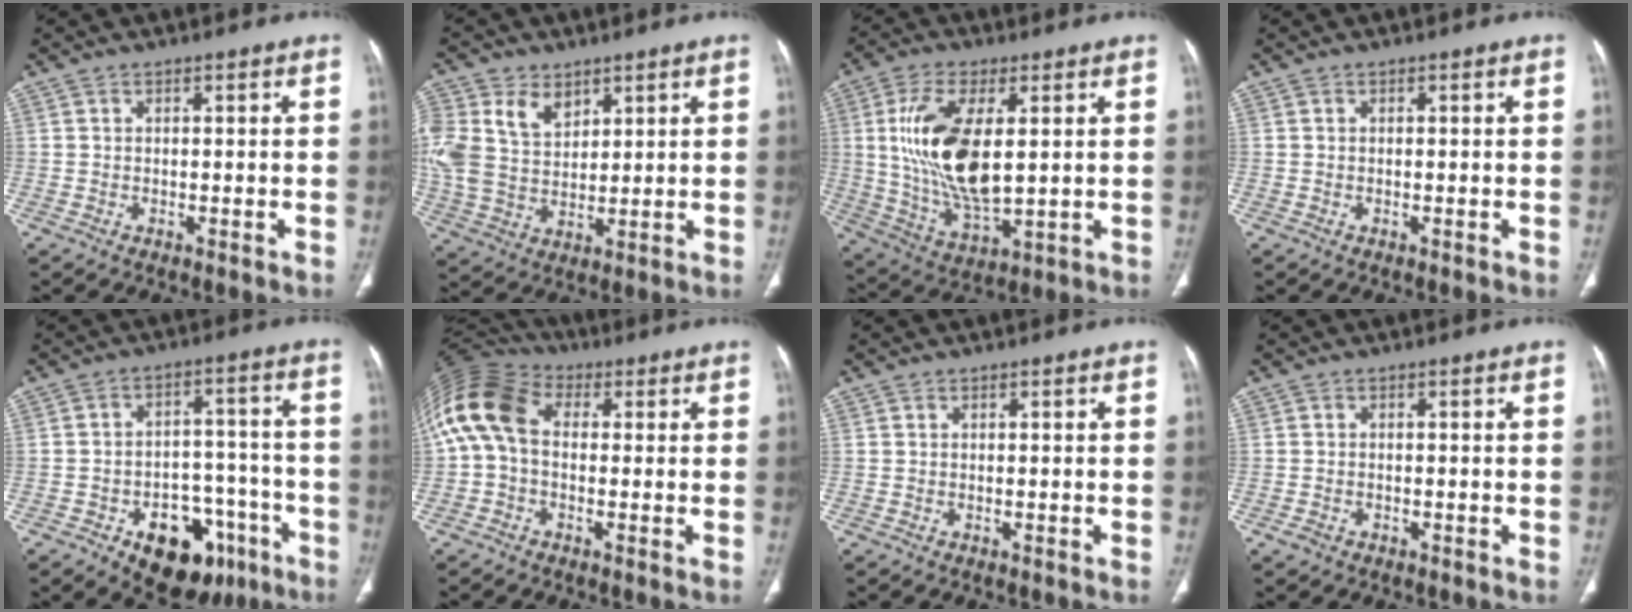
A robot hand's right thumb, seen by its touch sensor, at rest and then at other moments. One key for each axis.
{"total": 14.0, "fx": 5.8, "fy": 9.7, "fz": 8.3, "tx": -0.184, "ty": -0.009, "tz": 0.122}
{"total": 17.0, "fx": 2.5, "fy": 7.7, "fz": 14.9, "tx": -0.293, "ty": -0.020, "tz": 0.059}
{"total": 0.0}
{"total": 16.3, "fx": -8.5, "fy": 10.1, "fz": 9.6, "tx": -0.088, "ty": 0.061, "tz": -0.111}
{"total": 13.2, "fx": 1.1, "fy": 9.1, "fz": 9.5, "tx": -0.195, "ty": 0.038, "tz": 0.007}
{"total": 0.0}
{"total": 1.3, "fx": -0.7, "fy": 0.9, "fz": 0.5, "tx": -0.014, "ty": 0.005, "tz": -0.012}